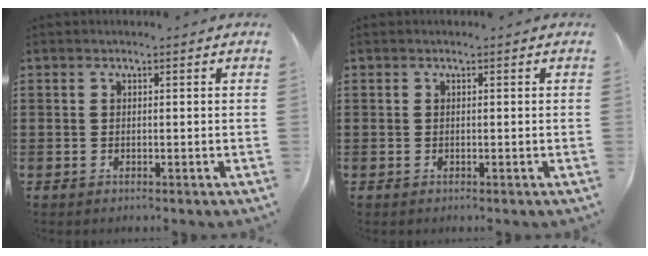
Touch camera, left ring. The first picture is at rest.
{"total": 0.0}